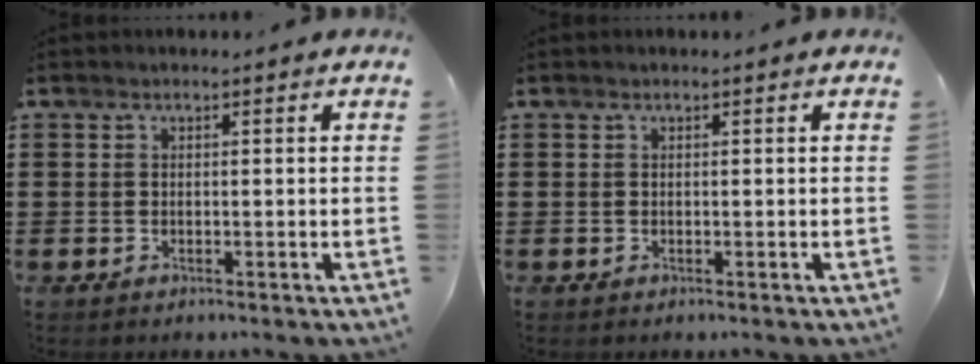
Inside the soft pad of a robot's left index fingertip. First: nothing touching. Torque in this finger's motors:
{"motor_torque": [0.03, -0.01, 0.00, 0.00]}